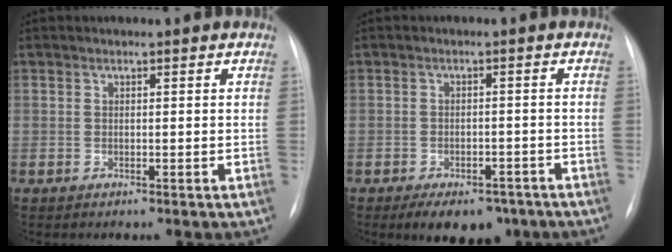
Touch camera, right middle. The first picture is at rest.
{"total": 8.8, "force": [-6.4, 4.5, 4.2], "torque": [-0.045, 0.010, -0.086]}